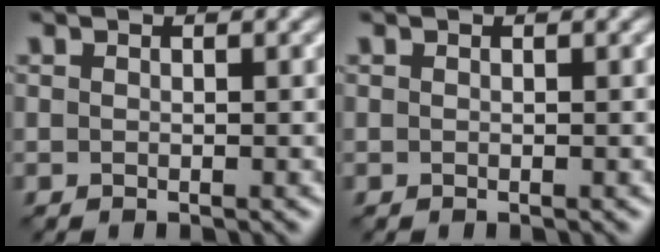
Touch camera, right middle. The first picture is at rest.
{"total": 0.0}